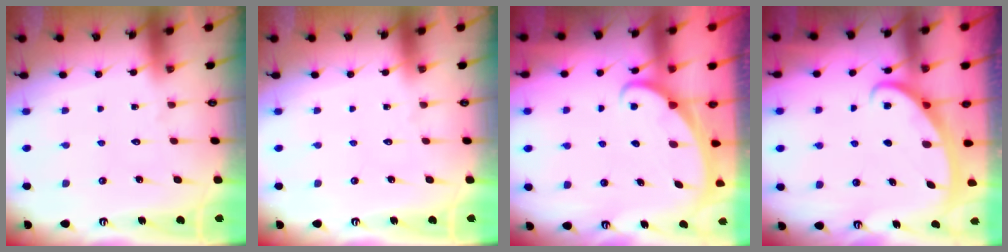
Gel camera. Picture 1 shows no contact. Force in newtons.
{"total": 0.0}
{"total": 2.1, "press": 2.1, "slide": 0.1}
{"total": 2.6, "press": 2.6, "slide": 0.5}